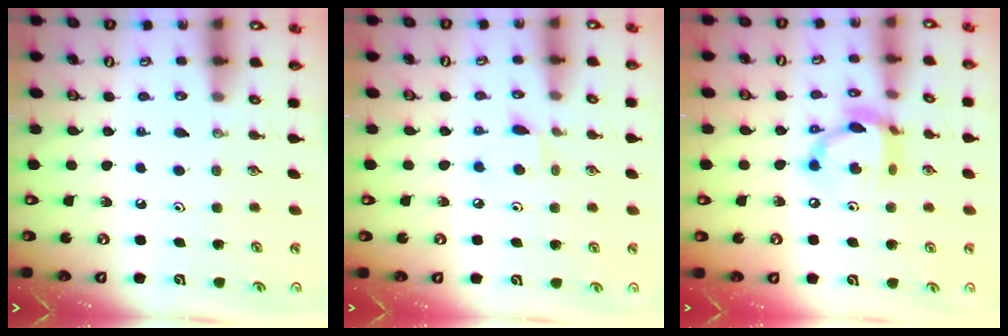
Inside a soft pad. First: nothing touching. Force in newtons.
{"total": 5.7, "press": 5.7, "slide": 0.5}
{"total": 13.4, "press": 13.3, "slide": 1.1}